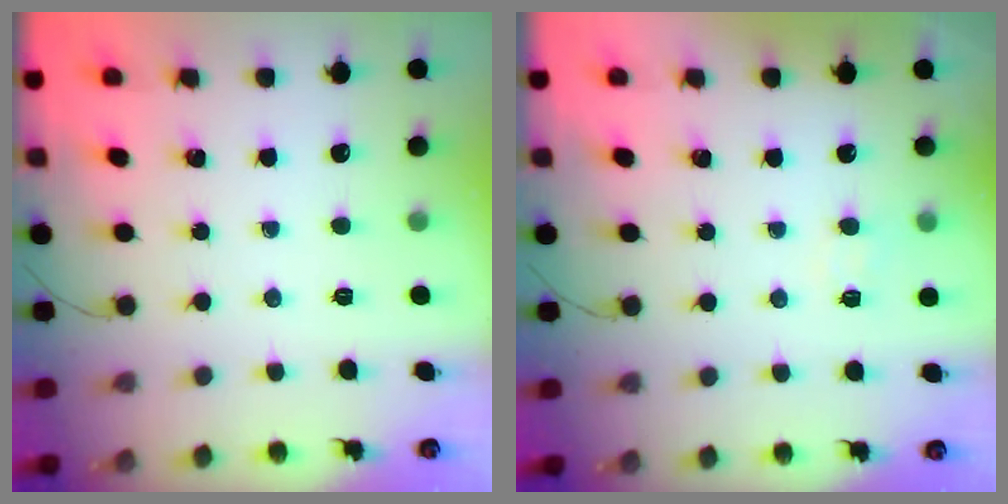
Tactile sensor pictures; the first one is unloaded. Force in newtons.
{"total": 4.9, "press": 4.7, "slide": 1.3}